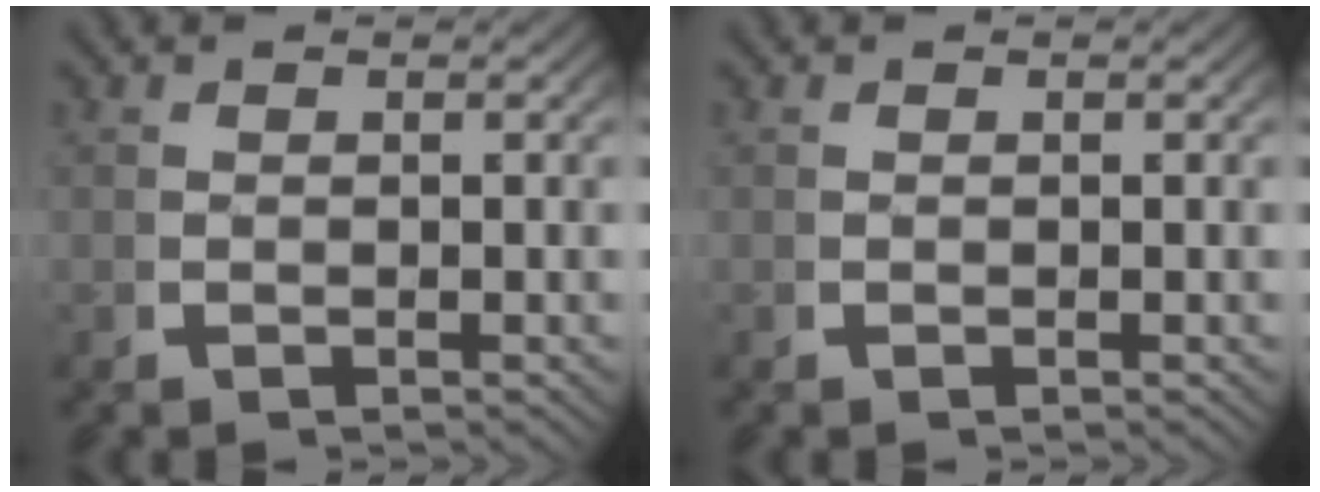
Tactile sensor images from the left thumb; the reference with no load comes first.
{"total": 0.0}